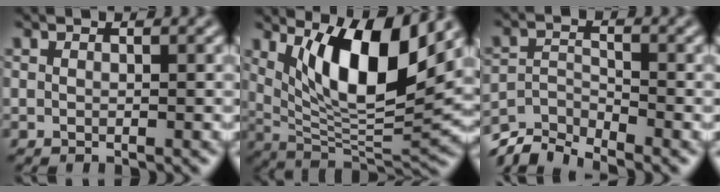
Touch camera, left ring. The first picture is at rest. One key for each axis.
{"total": 10.1, "fx": 4.2, "fy": 2.8, "fz": 8.8, "tx": -0.142, "ty": -0.019, "tz": 0.079}
{"total": 4.7, "fx": -4.4, "fy": 1.2, "fz": 1.3, "tx": -0.018, "ty": -0.007, "tz": -0.091}